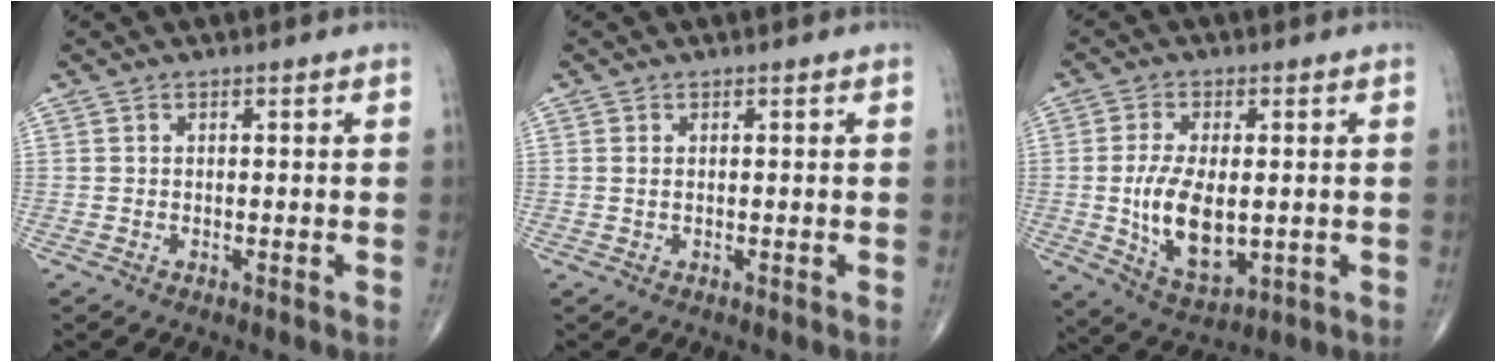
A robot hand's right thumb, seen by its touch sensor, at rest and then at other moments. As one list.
[{"total": 0.5, "force": [0.2, 0.2, 0.5], "torque": [-0.014, 0.001, 0.005]}, {"total": 11.9, "force": [-0.8, 6.1, 10.2], "torque": [-0.184, -0.018, -0.001]}]